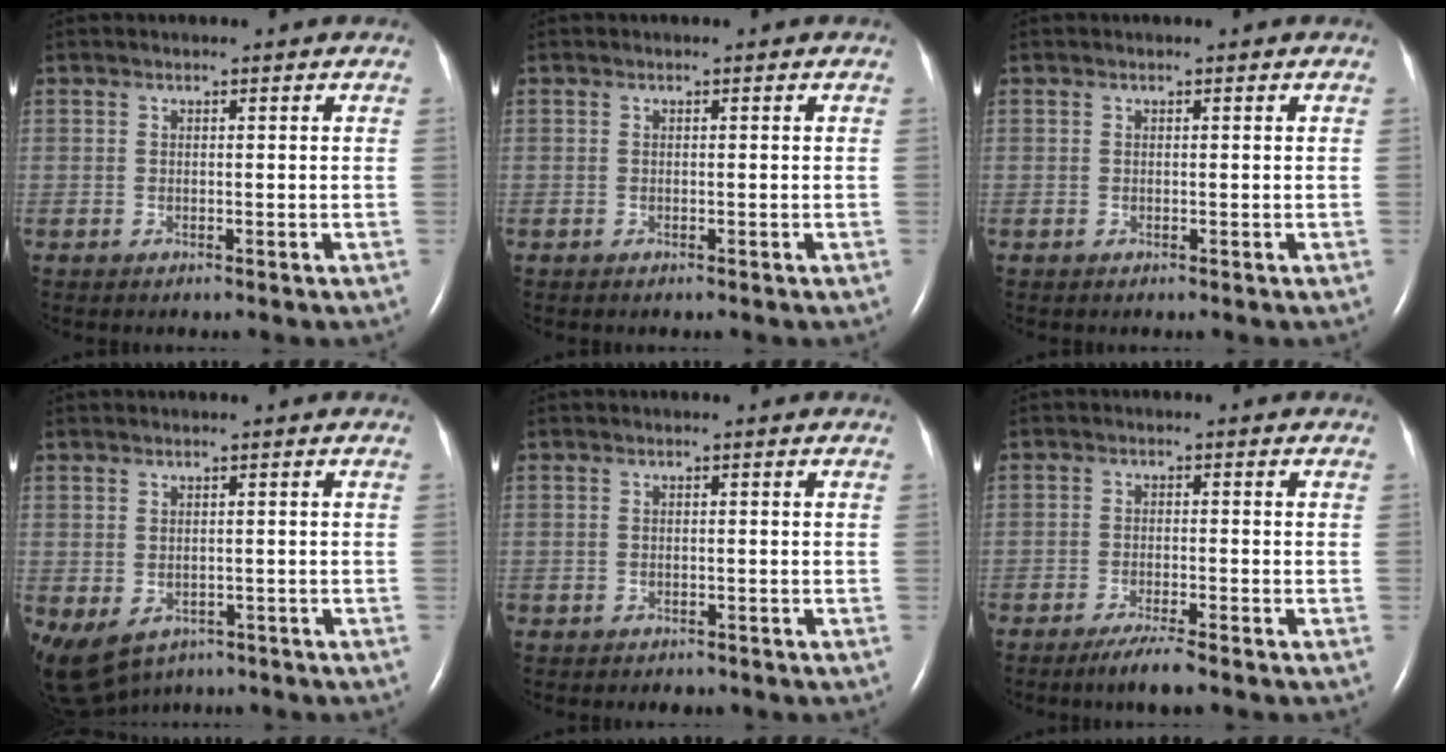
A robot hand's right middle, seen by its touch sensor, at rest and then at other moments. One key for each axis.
{"total": 0.0}
{"total": 0.0}
{"total": 12.5, "fx": -6.5, "fy": 8.7, "fz": 6.2, "tx": -0.161, "ty": -0.021, "tz": -0.076}
{"total": 1.8, "fx": -1.5, "fy": 0.9, "fz": 0.3, "tx": -0.010, "ty": -0.001, "tz": -0.017}
{"total": 4.0, "fx": -3.1, "fy": 0.0, "fz": 2.5, "tx": -0.051, "ty": -0.010, "tz": -0.058}